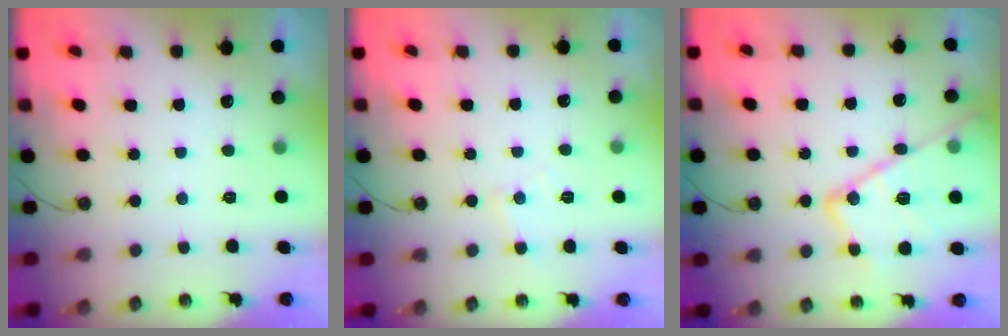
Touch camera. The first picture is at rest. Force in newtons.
{"total": 5.7, "press": 5.7, "slide": 0.8}
{"total": 20.2, "press": 20.1, "slide": 1.8}